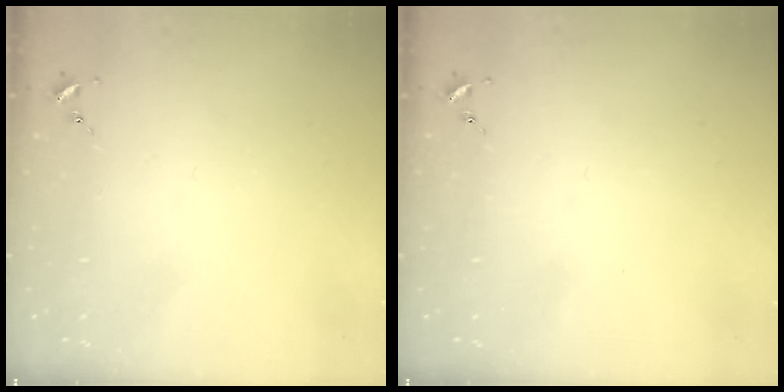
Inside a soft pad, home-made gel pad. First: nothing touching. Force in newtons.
{"total": 0.0}